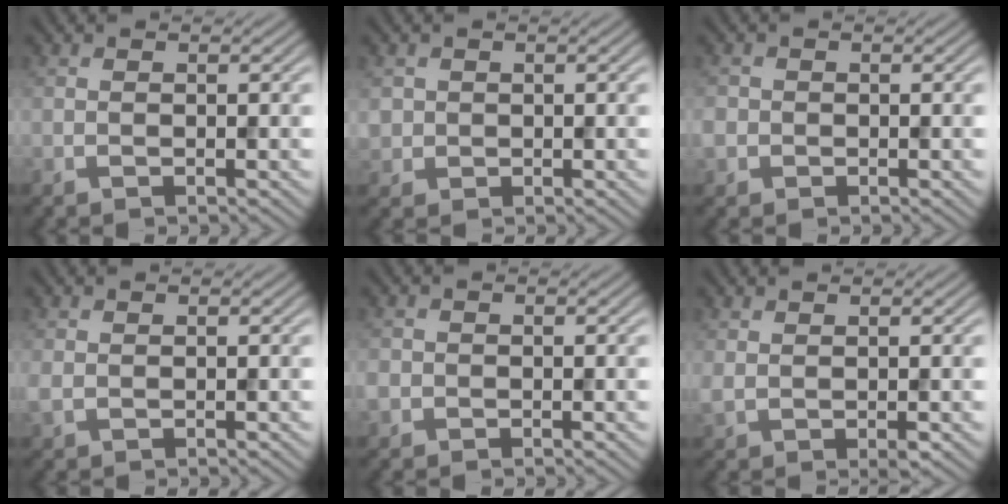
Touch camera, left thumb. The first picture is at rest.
{"total": 1.8, "force": [0.3, 1.8, 0.0], "torque": [-0.005, -0.006, 0.005]}
{"total": 2.3, "force": [-0.5, 2.2, 0.6], "torque": [-0.020, -0.005, -0.013]}
{"total": 1.1, "force": [0.2, 0.7, 0.8], "torque": [-0.025, -0.001, 0.006]}
{"total": 1.8, "force": [-0.5, 1.7, 0.5], "torque": [-0.017, -0.006, -0.015]}
{"total": 1.7, "force": [0.4, 0.7, 1.5], "torque": [-0.038, -0.006, 0.012]}